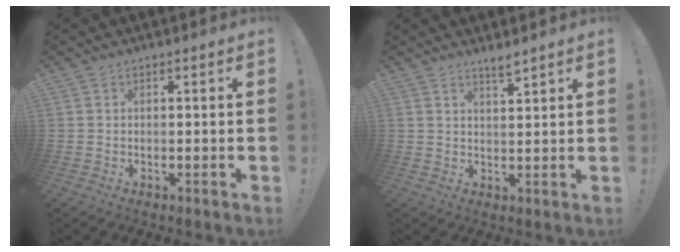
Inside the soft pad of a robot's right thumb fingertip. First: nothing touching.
{"total": 3.2, "force": [2.7, 0.1, 1.7], "torque": [-0.025, -0.019, 0.044]}